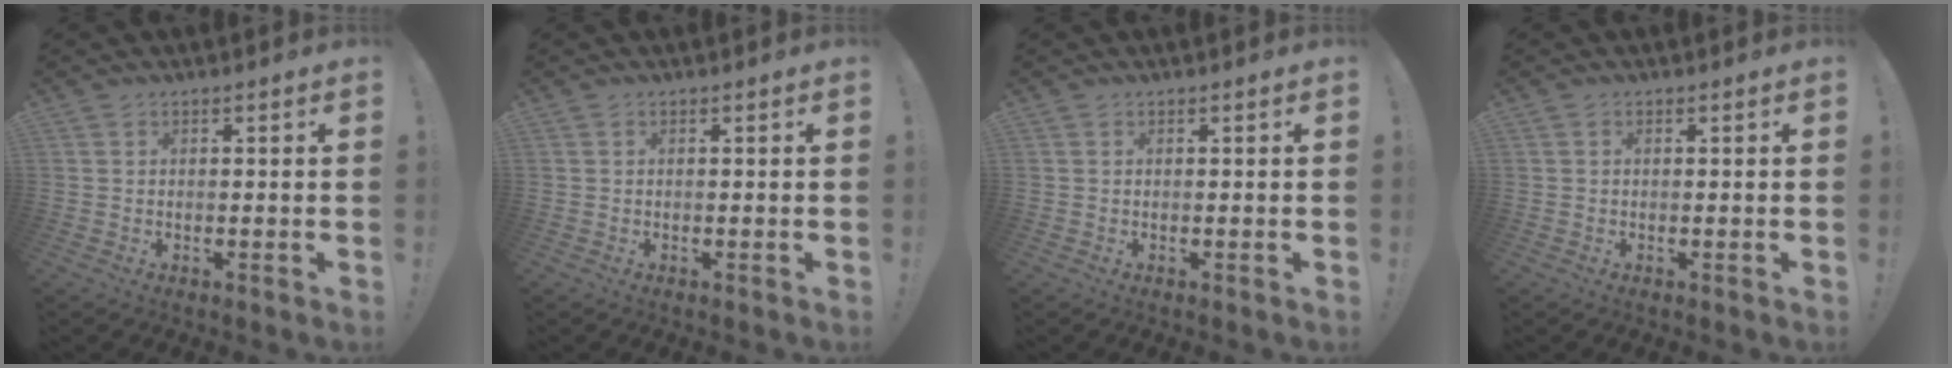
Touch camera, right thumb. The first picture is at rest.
{"total": 0.0}
{"total": 0.0}
{"total": 0.0}